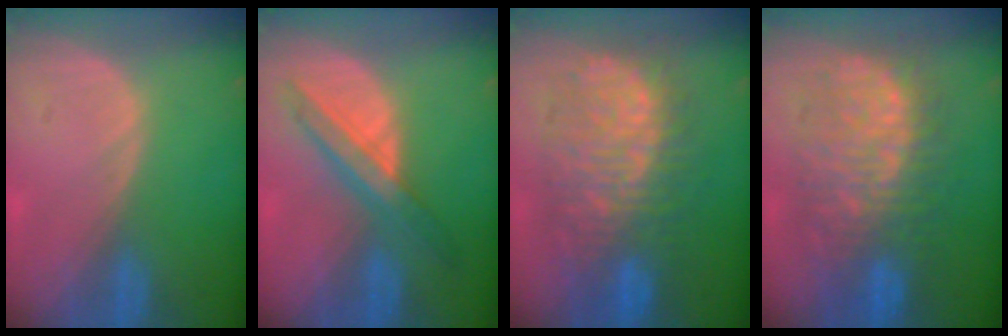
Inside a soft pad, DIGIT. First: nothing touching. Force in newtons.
{"total": 6.3, "press": 6.3, "slide": 0.3}
{"total": 12.2, "press": 12.1, "slide": 1.3}
{"total": 12.1, "press": 12.0, "slide": 1.5}